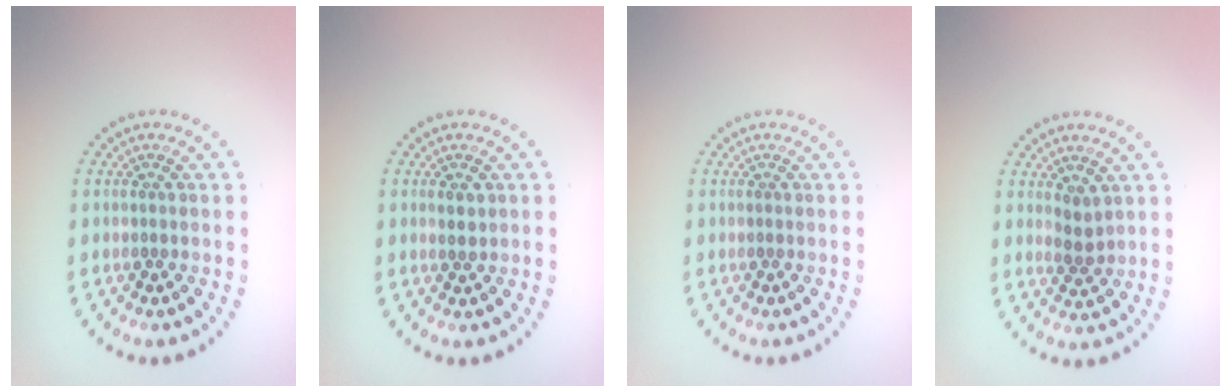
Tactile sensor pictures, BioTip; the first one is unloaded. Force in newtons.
{"total": 1.2, "press": 1.1, "slide": 0.5}
{"total": 0.0}
{"total": 1.5, "press": 1.3, "slide": 0.6}